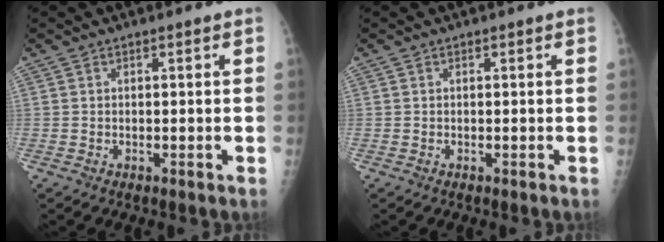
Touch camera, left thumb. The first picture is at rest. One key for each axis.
{"total": 0.0}